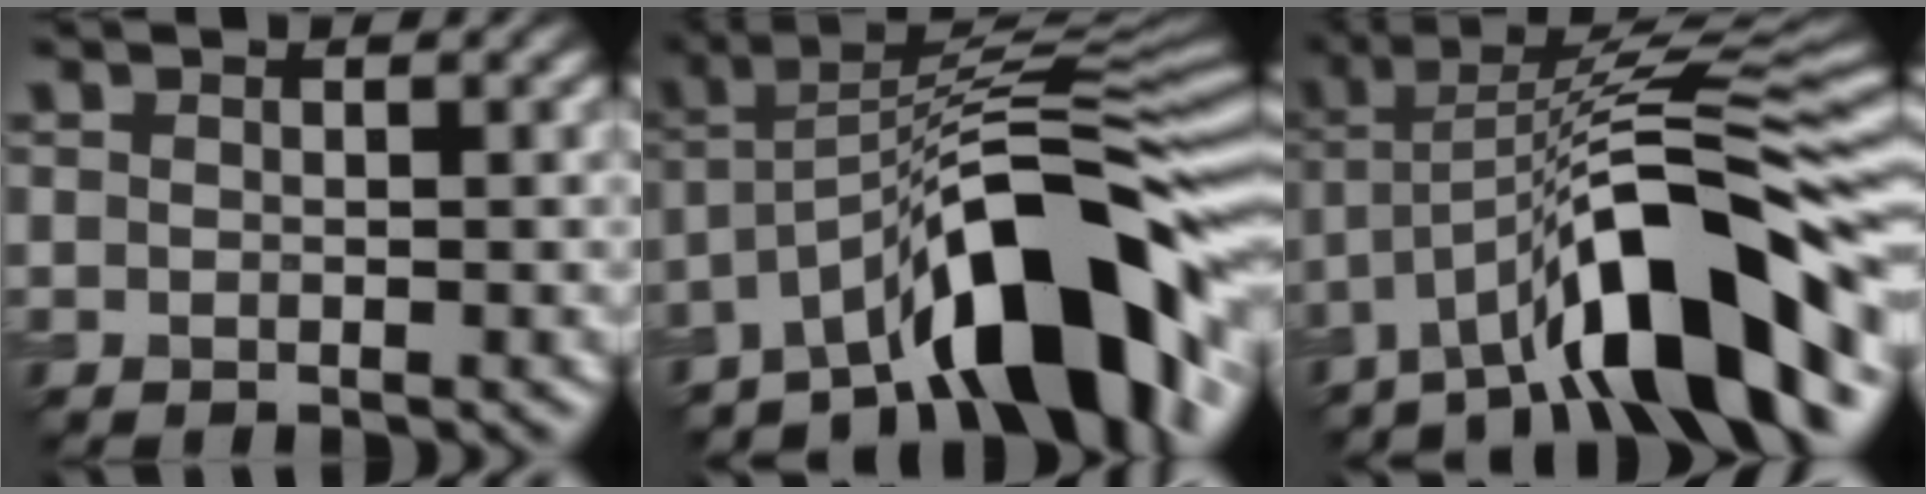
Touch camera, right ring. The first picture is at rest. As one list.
[{"total": 12.0, "force": [-6.8, 3.3, 9.3], "torque": [-0.120, 0.031, -0.111]}, {"total": 11.6, "force": [-5.5, 2.9, 9.8], "torque": [-0.150, 0.028, -0.087]}]